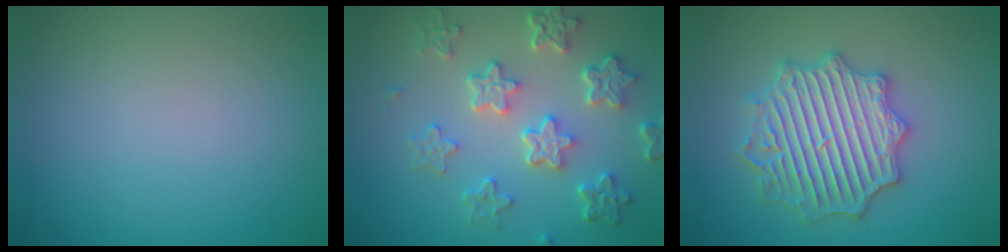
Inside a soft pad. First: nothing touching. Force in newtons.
{"total": 6.2, "press": 4.6, "slide": 4.1}
{"total": 6.5, "press": 6.5, "slide": 1.0}